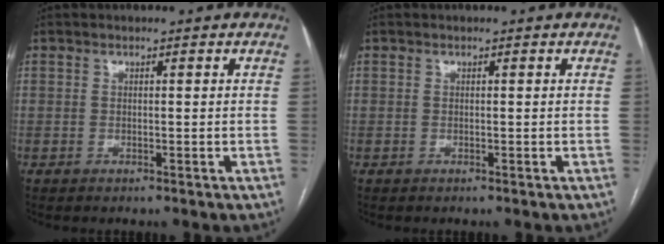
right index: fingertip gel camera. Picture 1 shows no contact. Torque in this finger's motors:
{"motor_torque": [0.04, 0.04, 0.00, 0.01]}